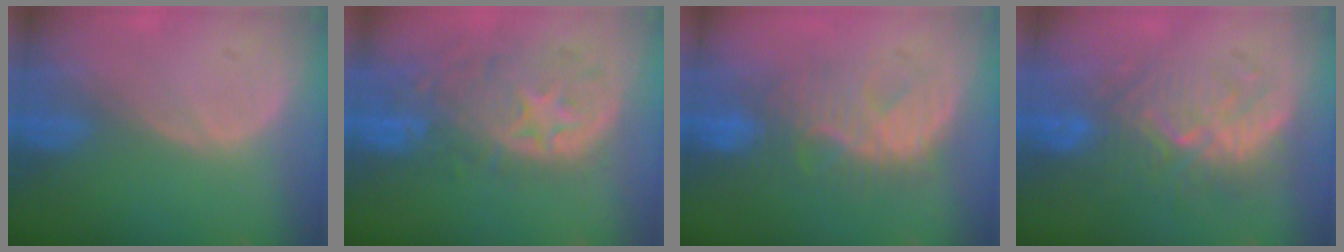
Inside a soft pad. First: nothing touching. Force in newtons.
{"total": 11.0, "press": 9.7, "slide": 5.2}
{"total": 8.0, "press": 7.9, "slide": 1.3}
{"total": 9.1, "press": 8.8, "slide": 2.3}